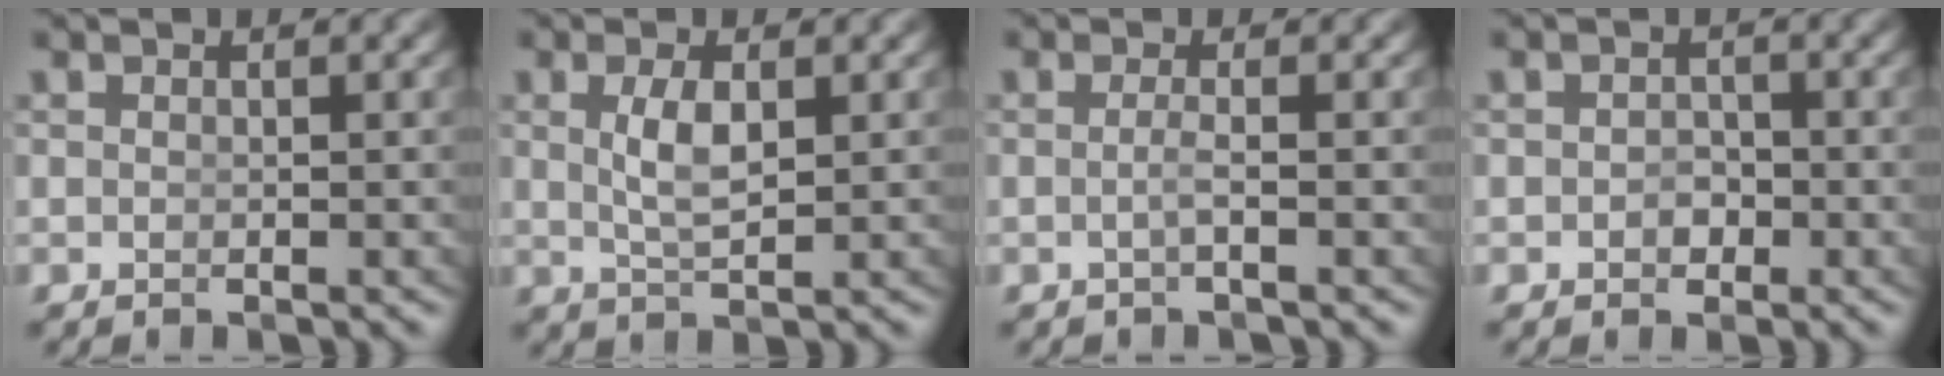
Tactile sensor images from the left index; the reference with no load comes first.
{"total": 2.5, "force": [0.3, 0.2, 2.4], "torque": [-0.050, -0.013, 0.018]}
{"total": 1.4, "force": [-0.8, -0.7, 0.9], "torque": [-0.022, -0.009, -0.010]}
{"total": 1.1, "force": [-0.8, 0.8, 0.3], "torque": [0.005, -0.009, -0.009]}